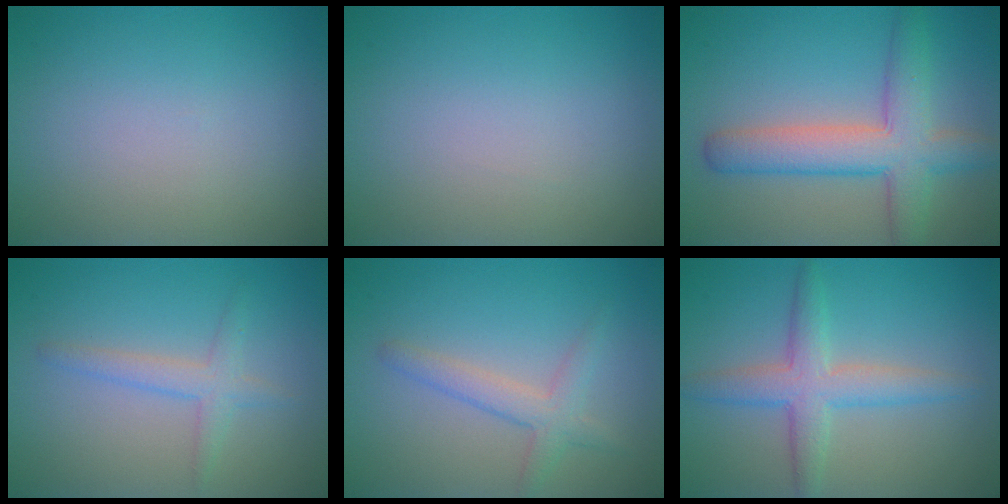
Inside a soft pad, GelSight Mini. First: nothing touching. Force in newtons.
{"total": 0.0}
{"total": 6.4, "press": 6.4, "slide": 0.2}
{"total": 2.2, "press": 2.2, "slide": 0.0}
{"total": 2.5, "press": 2.5, "slide": 0.1}
{"total": 4.0, "press": 4.0, "slide": 0.1}